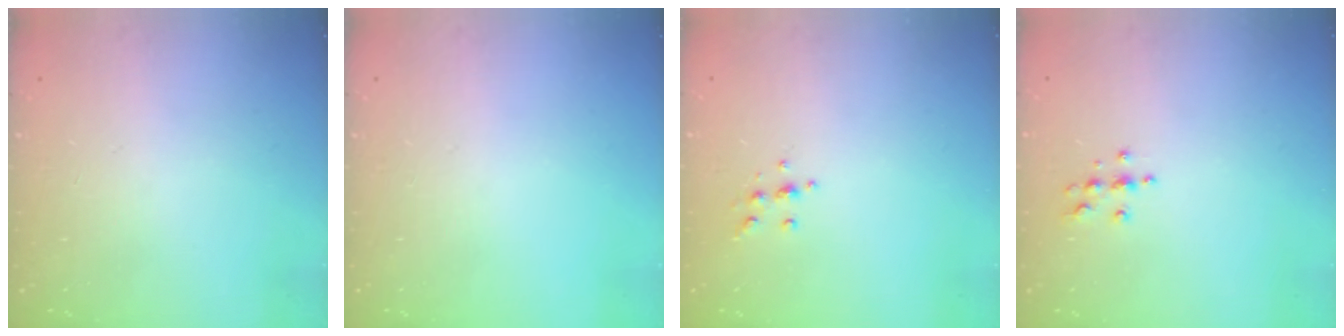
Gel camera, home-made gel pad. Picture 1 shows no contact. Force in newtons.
{"total": 0.0}
{"total": 5.4, "press": 5.3, "slide": 0.6}
{"total": 5.6, "press": 5.5, "slide": 0.7}